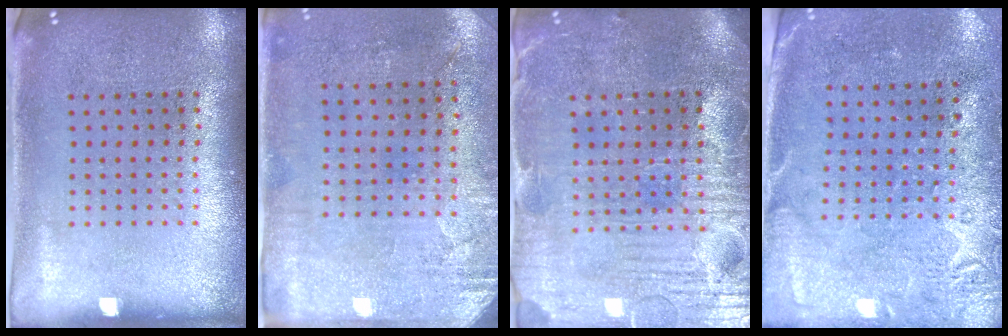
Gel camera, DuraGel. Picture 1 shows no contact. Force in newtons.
{"total": 2.8, "press": 2.4, "slide": 1.6}
{"total": 4.0, "press": 3.8, "slide": 1.3}
{"total": 2.7, "press": 2.2, "slide": 1.5}